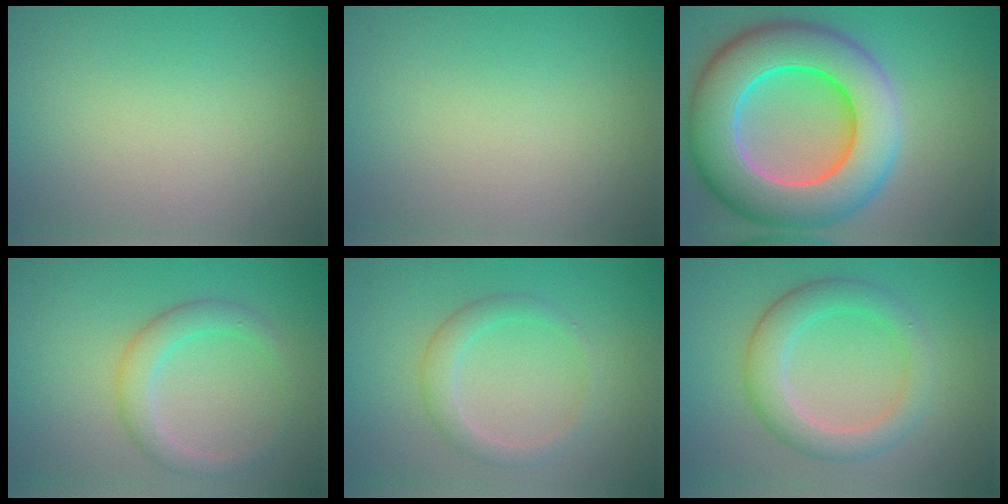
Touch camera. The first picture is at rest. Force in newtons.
{"total": 0.0}
{"total": 13.3, "press": 13.1, "slide": 2.1}
{"total": 2.8, "press": 2.8, "slide": 0.2}
{"total": 2.2, "press": 2.2, "slide": 0.1}
{"total": 4.4, "press": 4.4, "slide": 0.1}